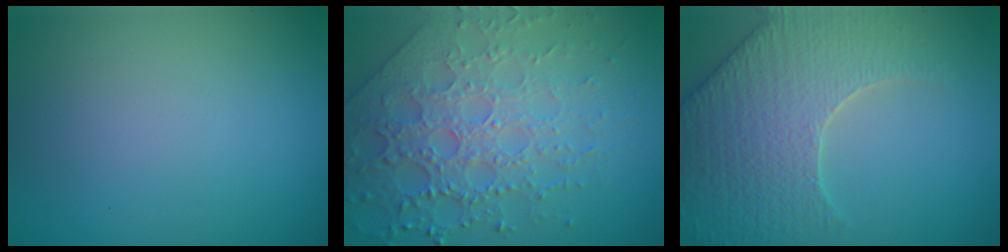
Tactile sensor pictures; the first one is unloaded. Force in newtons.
{"total": 6.8, "press": 5.4, "slide": 4.2}
{"total": 6.6, "press": 5.7, "slide": 3.4}